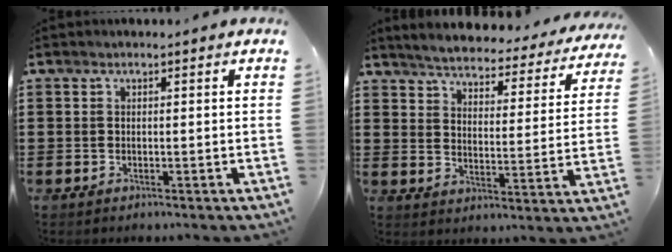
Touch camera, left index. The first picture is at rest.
{"total": 4.0, "force": [3.9, -0.1, 0.8], "torque": [-0.039, -0.033, 0.060]}